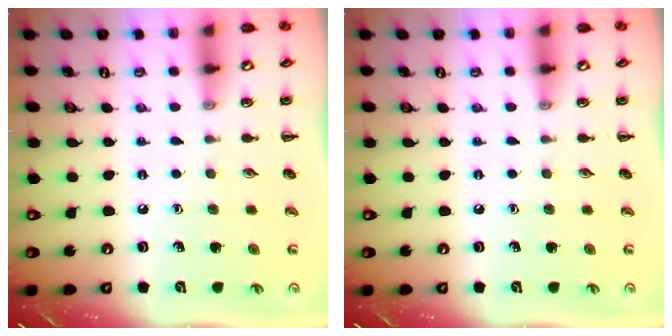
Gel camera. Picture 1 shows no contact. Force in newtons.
{"total": 0.0}